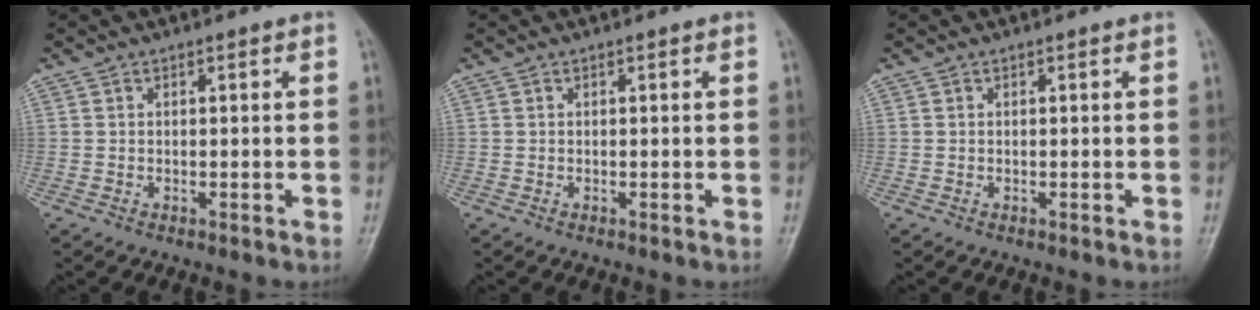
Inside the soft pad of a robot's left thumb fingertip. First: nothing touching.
{"total": 0.0}
{"total": 0.0}